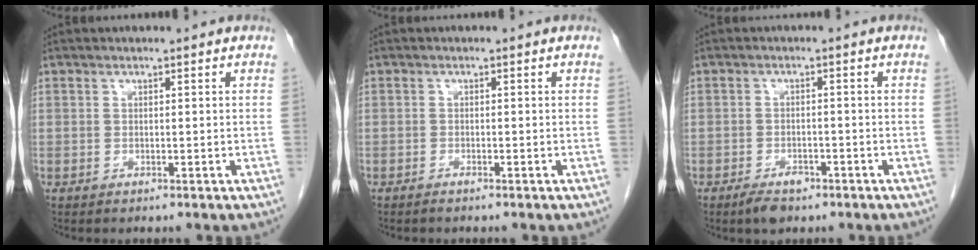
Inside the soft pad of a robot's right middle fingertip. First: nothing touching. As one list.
[{"total": 0.8, "force": [-0.7, -0.1, 0.4], "torque": [-0.009, 0.000, -0.014]}, {"total": 3.4, "force": [-2.4, 1.4, 1.9], "torque": [-0.036, -0.001, -0.034]}]